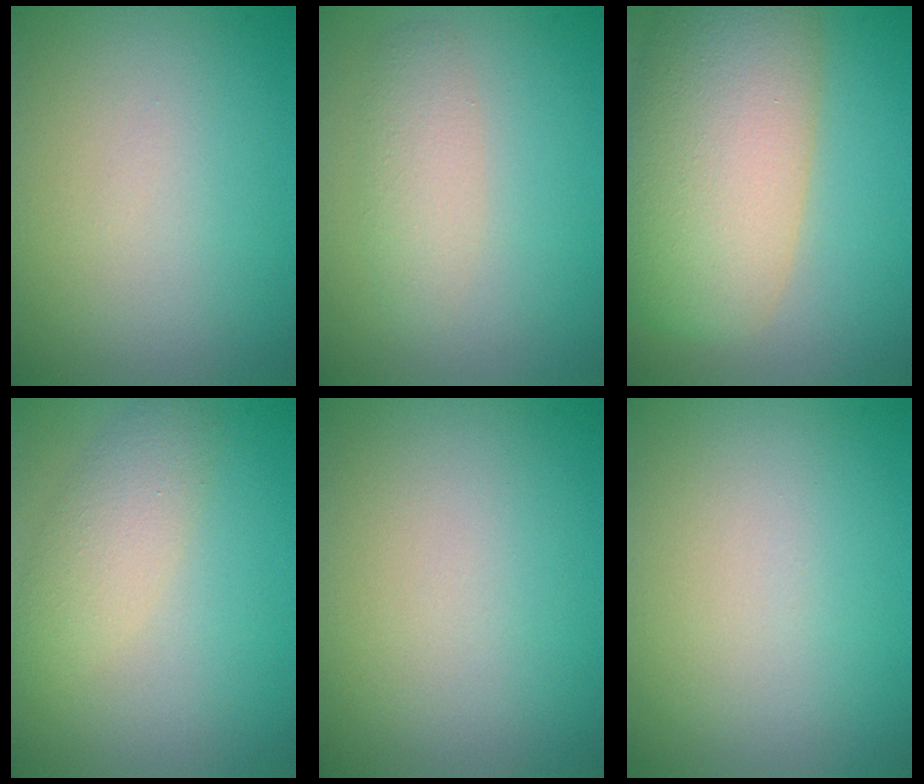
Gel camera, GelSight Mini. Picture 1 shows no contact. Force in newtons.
{"total": 2.3, "press": 2.3, "slide": 0.1}
{"total": 11.0, "press": 11.0, "slide": 0.8}
{"total": 2.9, "press": 2.9, "slide": 0.3}
{"total": 0.0}
{"total": 0.0}